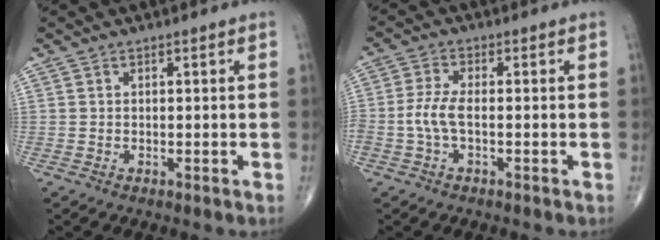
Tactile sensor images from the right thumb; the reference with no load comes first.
{"total": 4.4, "force": [-1.1, 1.7, 3.9], "torque": [-0.098, 0.009, -0.027]}